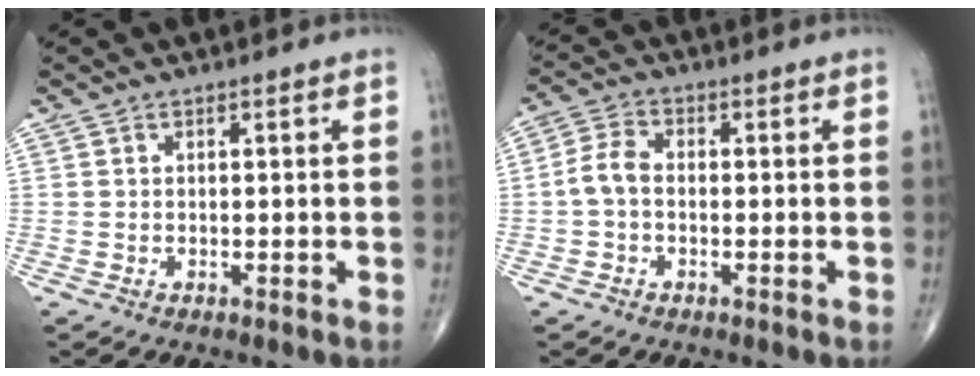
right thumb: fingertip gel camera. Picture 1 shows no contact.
{"total": 4.5, "force": [-0.7, 2.9, 3.4], "torque": [-0.068, 0.015, -0.022]}